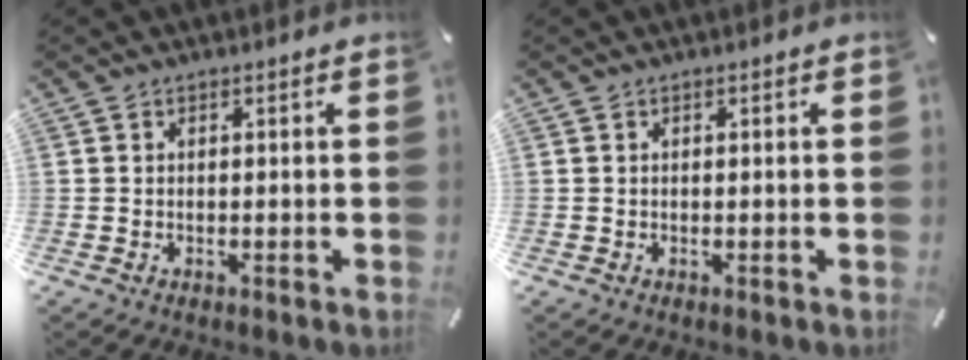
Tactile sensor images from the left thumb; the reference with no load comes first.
{"total": 0.0}